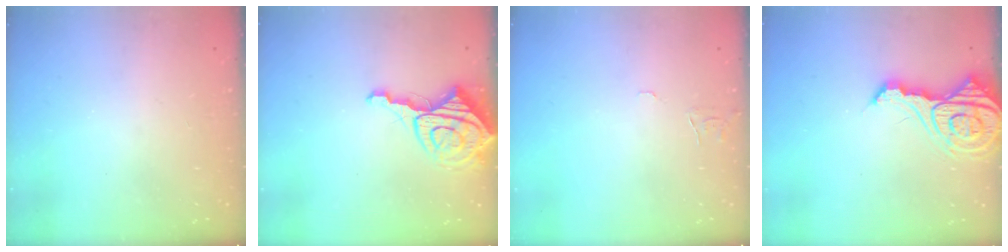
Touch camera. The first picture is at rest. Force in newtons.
{"total": 10.4, "press": 10.3, "slide": 1.1}
{"total": 5.3, "press": 5.3, "slide": 0.4}
{"total": 14.4, "press": 14.3, "slide": 1.4}